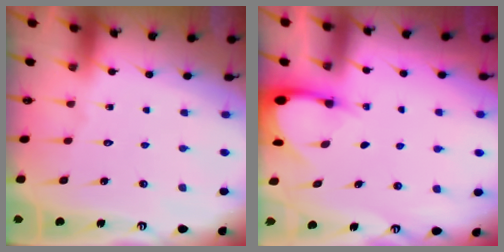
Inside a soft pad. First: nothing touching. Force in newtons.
{"total": 3.6, "press": 3.6, "slide": 0.2}